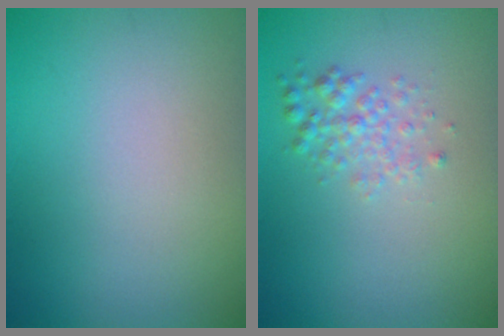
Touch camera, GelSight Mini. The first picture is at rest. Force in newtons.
{"total": 1.9, "press": 1.9, "slide": 0.0}